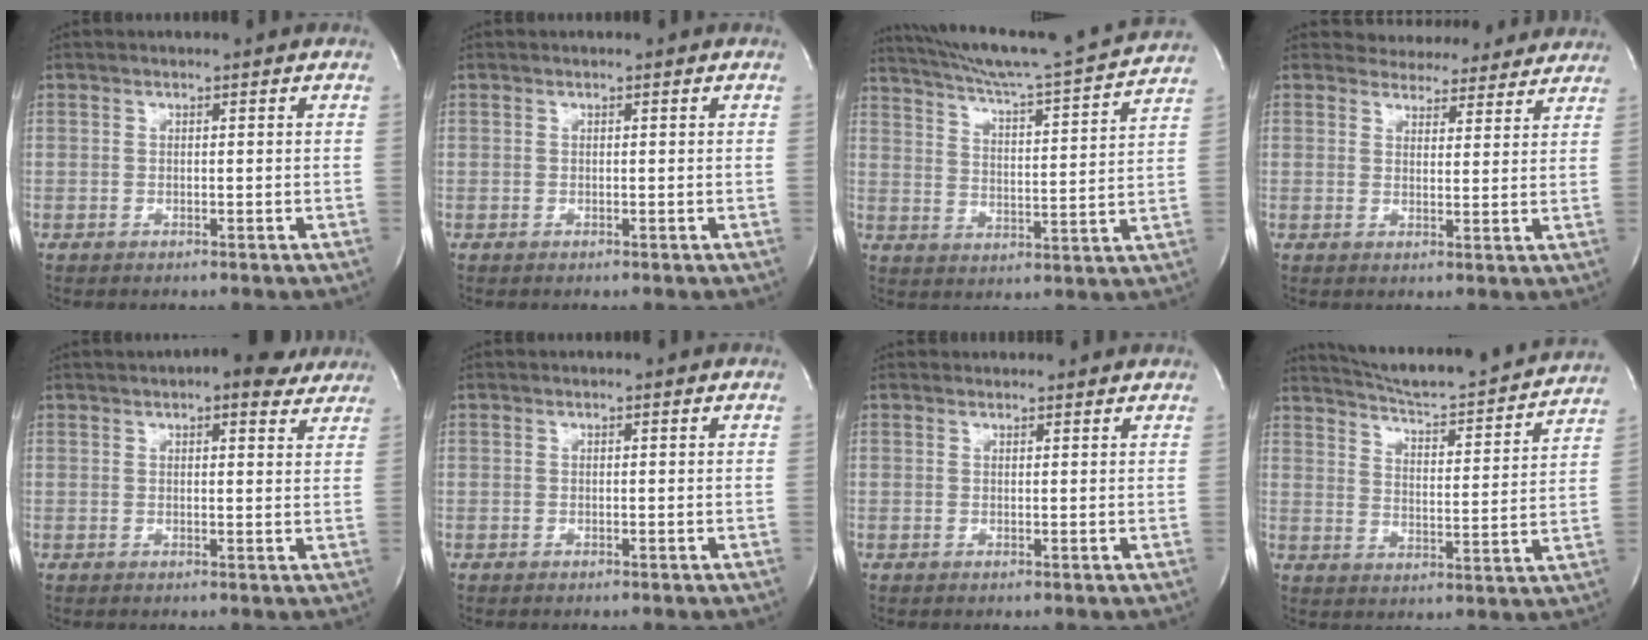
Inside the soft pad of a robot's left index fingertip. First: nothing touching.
{"total": 0.0}
{"total": 18.4, "force": [17.1, -1.2, 6.7], "torque": [-0.120, -0.035, 0.238]}
{"total": 9.6, "force": [9.0, 3.2, 0.9], "torque": [0.008, -0.001, 0.096]}
{"total": 6.9, "force": [5.3, 2.2, 3.9], "torque": [-0.046, 0.006, 0.057]}
{"total": 0.0}
{"total": 2.7, "force": [2.6, 0.7, 0.1], "torque": [-0.006, 0.012, 0.027]}
{"total": 19.5, "force": [18.4, 1.3, 6.4], "torque": [-0.101, -0.033, 0.246]}